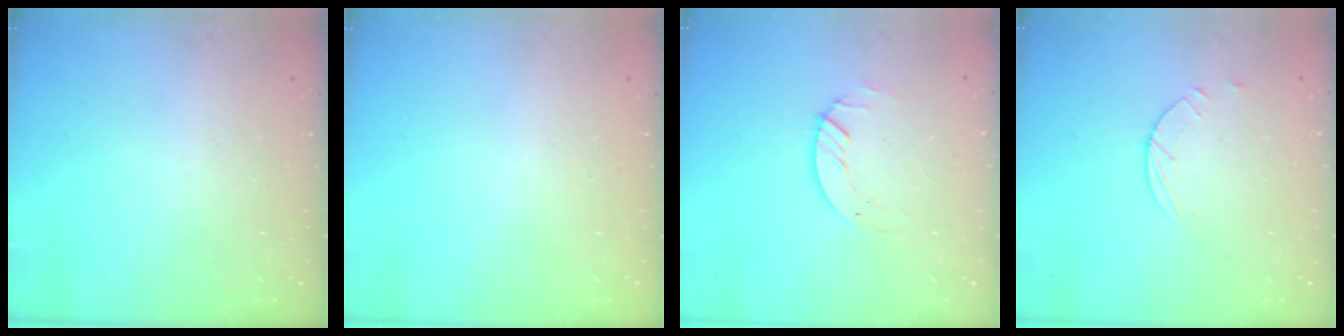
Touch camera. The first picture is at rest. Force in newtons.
{"total": 0.0}
{"total": 2.0, "press": 2.0, "slide": 0.2}
{"total": 2.9, "press": 2.8, "slide": 0.3}